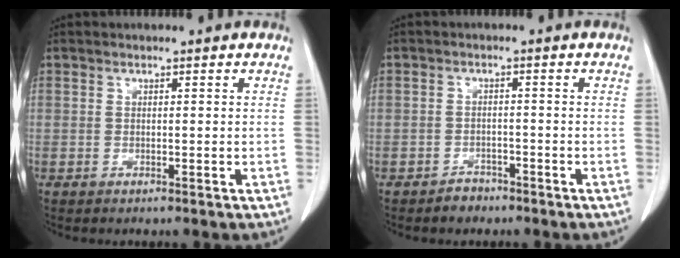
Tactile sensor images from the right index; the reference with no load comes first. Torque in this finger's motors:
{"motor_torque": [-1.40, -0.06, -0.60, -0.21]}